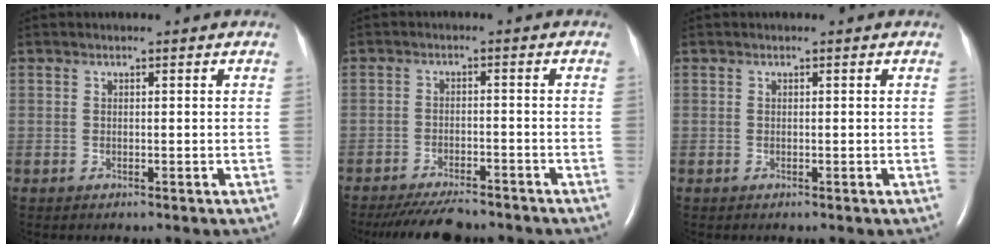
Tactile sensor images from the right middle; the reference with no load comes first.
{"total": 8.9, "force": [-8.0, 1.8, 3.5], "torque": [-0.056, -0.016, -0.122]}
{"total": 0.0}